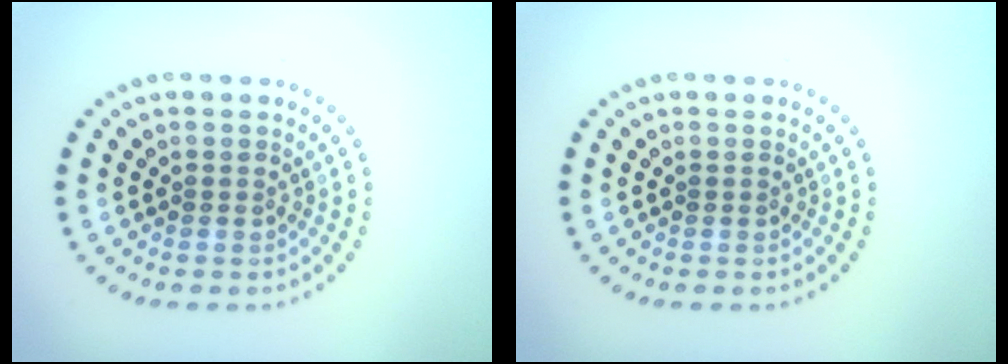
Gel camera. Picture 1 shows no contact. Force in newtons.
{"total": 0.0}